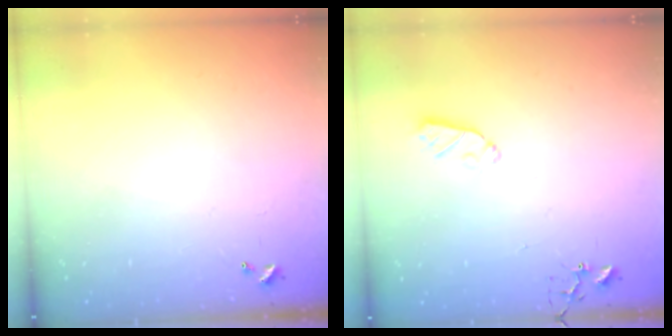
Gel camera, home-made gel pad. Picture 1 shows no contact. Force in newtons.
{"total": 6.2, "press": 6.2, "slide": 0.0}